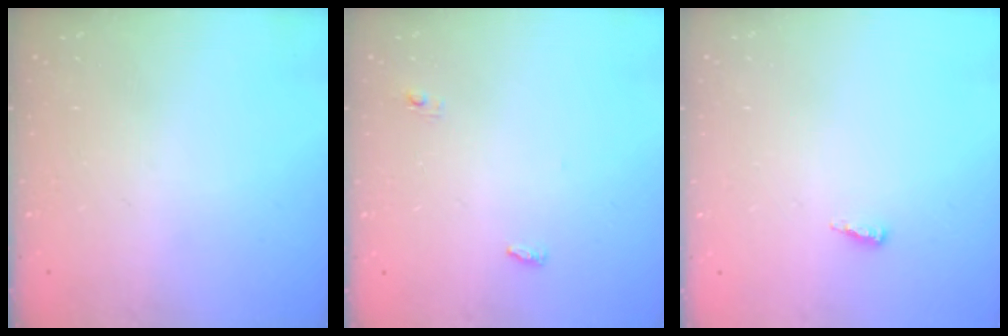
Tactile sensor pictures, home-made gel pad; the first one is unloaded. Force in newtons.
{"total": 3.4, "press": 3.3, "slide": 0.9}
{"total": 7.7, "press": 4.9, "slide": 5.9}